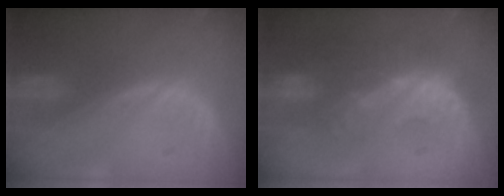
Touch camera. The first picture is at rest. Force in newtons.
{"total": 9.4, "press": 8.8, "slide": 3.2}